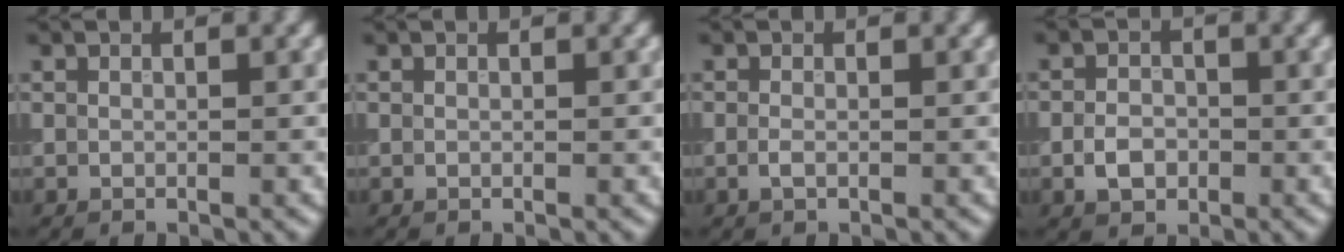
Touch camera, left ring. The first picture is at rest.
{"total": 0.0}
{"total": 0.9, "force": [-0.3, 0.5, 0.7], "torque": [-0.019, -0.003, -0.008]}
{"total": 2.6, "force": [-0.9, 1.9, 1.5], "torque": [-0.023, 0.001, -0.021]}